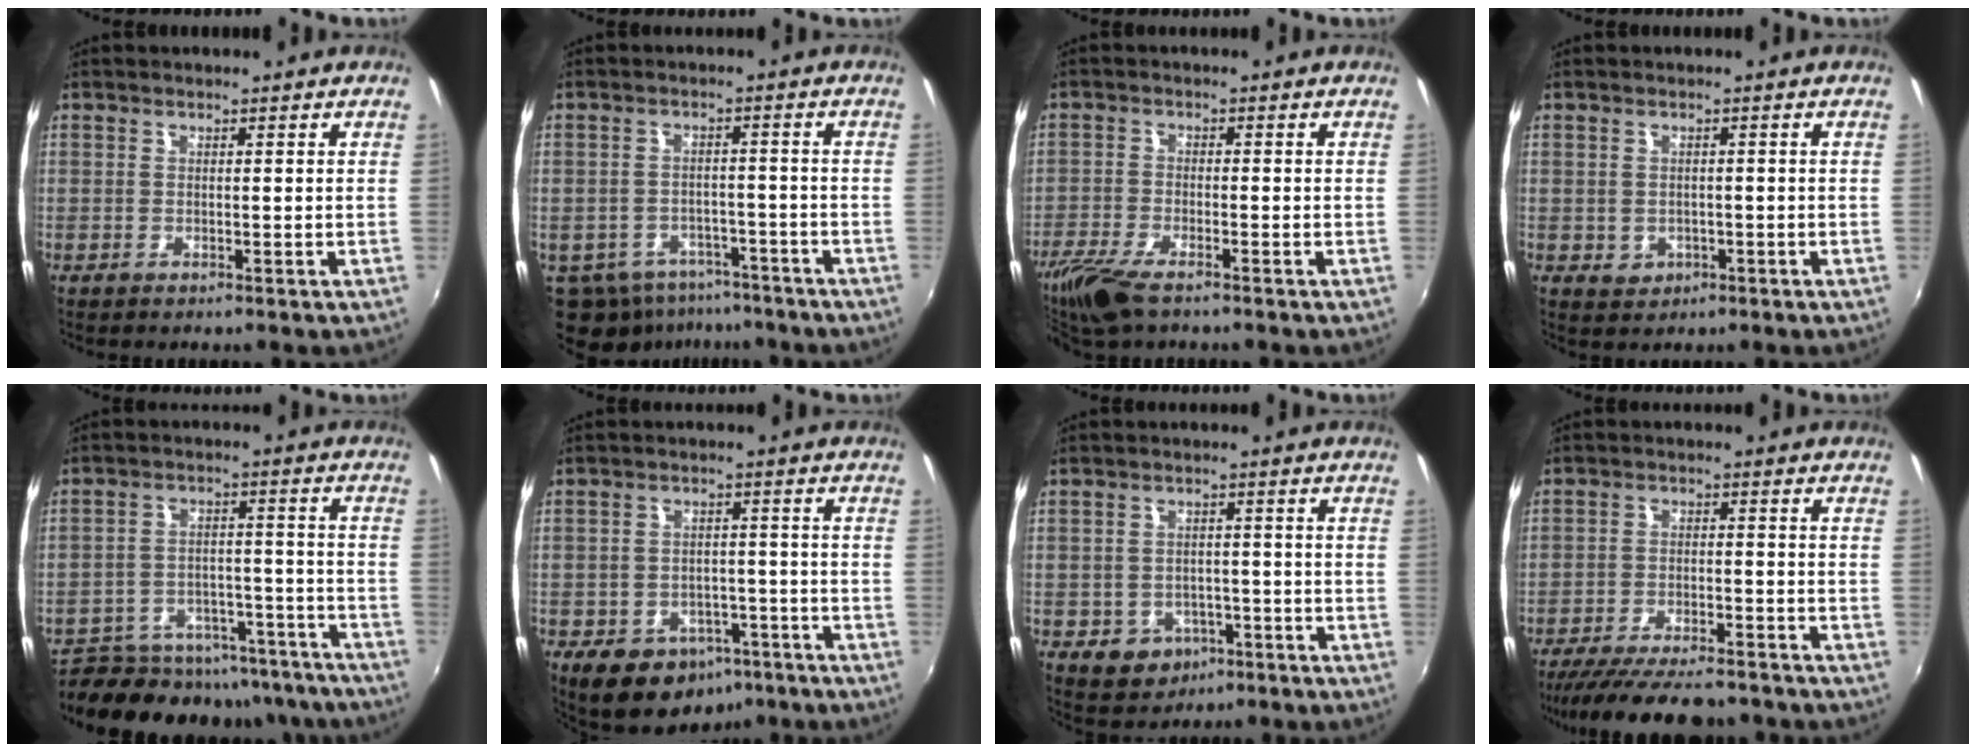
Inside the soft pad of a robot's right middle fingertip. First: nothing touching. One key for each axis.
{"total": 13.2, "fx": -8.7, "fy": 8.5, "fz": 5.1, "tx": -0.131, "ty": -0.009, "tz": -0.110}
{"total": 7.8, "fx": -5.9, "fy": 1.9, "fz": 4.7, "tx": -0.125, "ty": -0.023, "tz": -0.116}
{"total": 2.8, "fx": -0.7, "fy": 2.5, "fz": 0.9, "tx": -0.020, "ty": -0.002, "tz": -0.004}
{"total": 21.1, "fx": -18.4, "fy": 7.6, "fz": 7.0, "tx": -0.137, "ty": 0.015, "tz": -0.234}
{"total": 12.5, "fx": -7.3, "fy": 8.6, "fz": 5.3, "tx": -0.114, "ty": 0.013, "tz": -0.083}
{"total": 6.9, "fx": -3.1, "fy": 5.8, "fz": 2.1, "tx": -0.057, "ty": 0.005, "tz": -0.029}
{"total": 15.6, "fx": -13.4, "fy": 3.6, "fz": 7.2, "tx": -0.148, "ty": -0.028, "tz": -0.205}